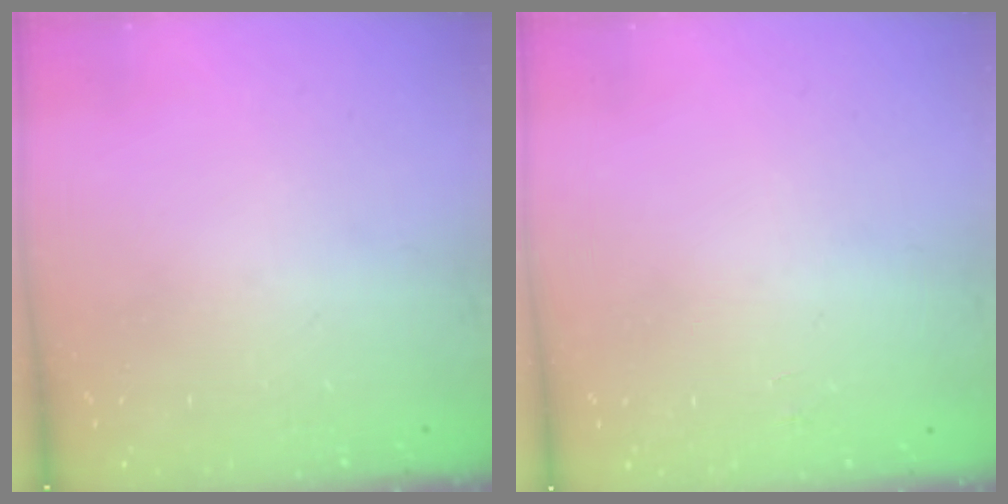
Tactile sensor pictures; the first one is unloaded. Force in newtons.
{"total": 2.3, "press": 2.3, "slide": 0.2}